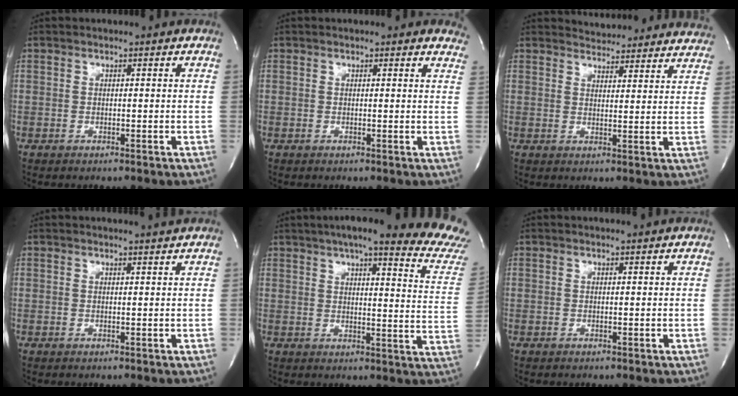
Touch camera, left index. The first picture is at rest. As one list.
[{"total": 3.8, "force": [3.5, 1.5, 0.4], "torque": [0.013, -0.007, 0.012]}, {"total": 15.0, "force": [14.5, 2.9, 2.4], "torque": [-0.015, -0.020, 0.159]}, {"total": 1.7, "force": [1.5, -0.7, 0.2], "torque": [-0.009, -0.009, 0.022]}, {"total": 23.6, "force": [20.8, 1.1, 11.0], "torque": [-0.145, -0.065, 0.235]}, {"total": 0.7, "force": [0.6, -0.2, 0.1], "torque": [-0.003, -0.002, 0.012]}]